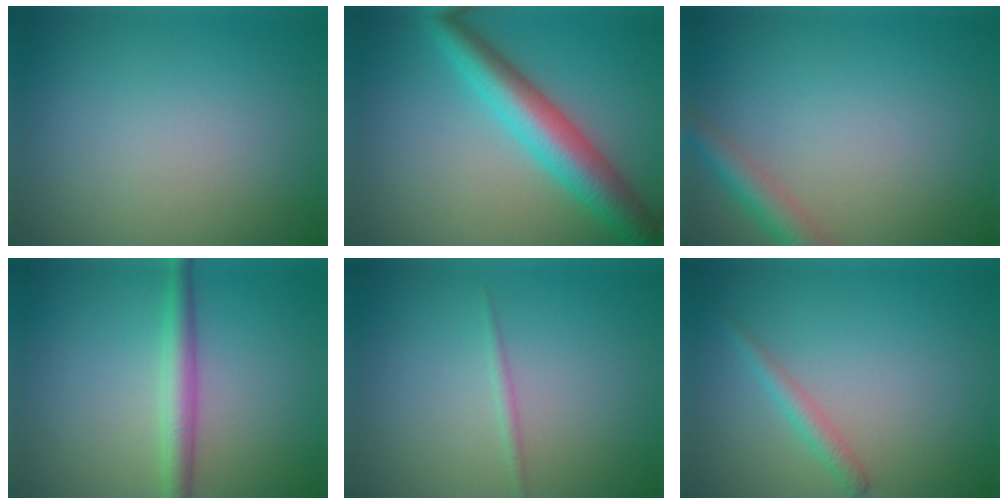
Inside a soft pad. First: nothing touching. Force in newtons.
{"total": 6.4, "press": 6.4, "slide": 0.2}
{"total": 2.9, "press": 2.9, "slide": 0.1}
{"total": 2.9, "press": 2.9, "slide": 0.1}
{"total": 0.7, "press": 0.7, "slide": 0.0}
{"total": 1.6, "press": 1.6, "slide": 0.0}